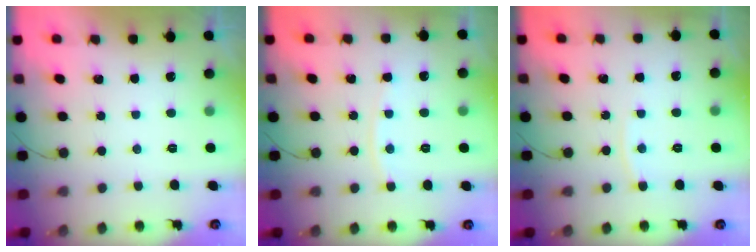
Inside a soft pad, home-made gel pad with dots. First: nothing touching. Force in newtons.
{"total": 4.8, "press": 4.8, "slide": 0.6}
{"total": 4.1, "press": 4.0, "slide": 0.5}